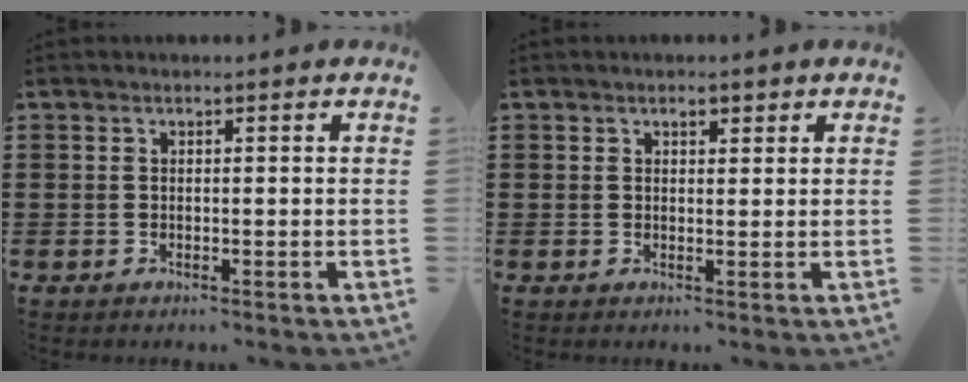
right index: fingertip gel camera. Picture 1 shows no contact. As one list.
[{"total": 1.3, "force": [0.8, 0.6, 0.8], "torque": [-0.009, 0.000, 0.012]}]